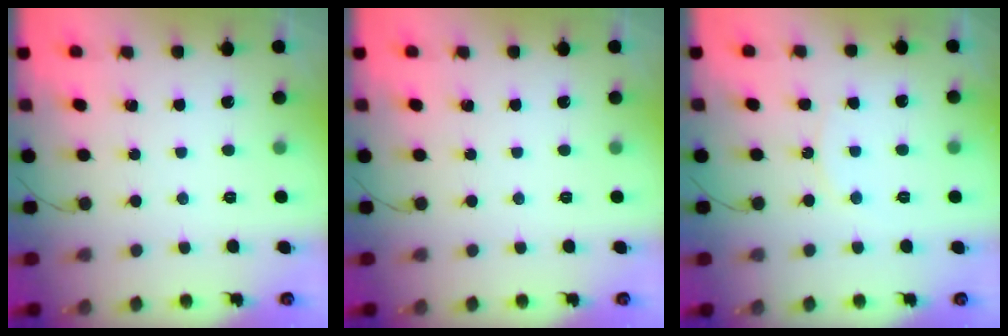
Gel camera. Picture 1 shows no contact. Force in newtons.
{"total": 0.0}
{"total": 6.9, "press": 6.9, "slide": 0.9}